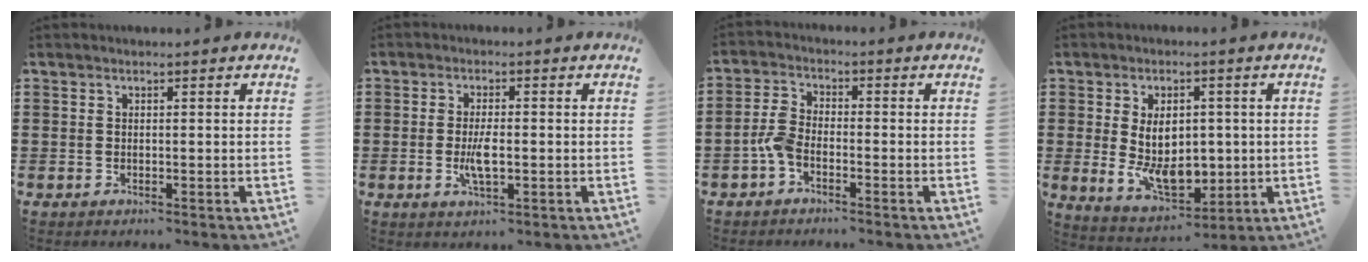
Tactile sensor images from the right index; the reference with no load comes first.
{"total": 4.2, "force": [-0.7, 1.3, 3.9], "torque": [-0.081, -0.003, -0.017]}
{"total": 3.8, "force": [-2.1, 1.8, 2.6], "torque": [-0.077, 0.000, -0.047]}
{"total": 9.2, "force": [0.0, 6.0, 7.0], "torque": [-0.118, 0.002, -0.004]}